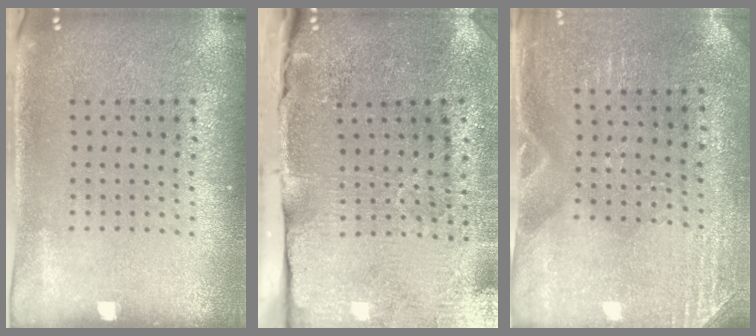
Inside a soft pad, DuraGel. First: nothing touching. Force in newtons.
{"total": 4.8, "press": 3.8, "slide": 2.8}
{"total": 2.8, "press": 2.6, "slide": 1.2}